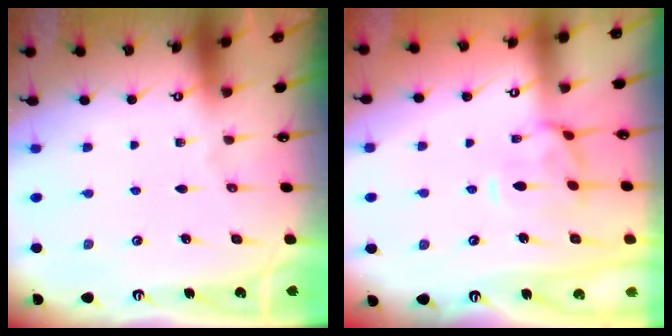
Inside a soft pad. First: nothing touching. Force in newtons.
{"total": 1.7, "press": 1.5, "slide": 0.8}